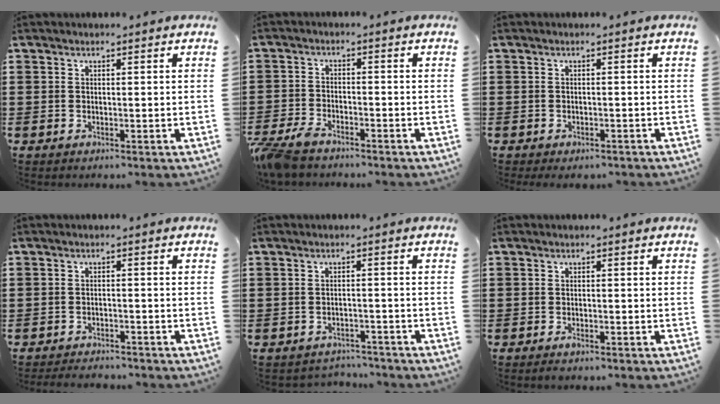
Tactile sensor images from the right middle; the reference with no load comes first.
{"total": 4.0, "force": [-3.6, 1.0, 1.5], "torque": [-0.062, -0.009, -0.082]}
{"total": 0.7, "force": [-0.7, 0.2, 0.2], "torque": [-0.005, -0.003, -0.013]}
{"total": 2.0, "force": [-2.0, 0.2, 0.0], "torque": [-0.008, -0.002, -0.043]}
{"total": 0.9, "force": [-0.9, 0.1, -0.1], "torque": [-0.004, 0.000, -0.020]}
{"total": 0.9, "force": [-0.6, 0.1, 0.6], "torque": [-0.014, -0.008, -0.010]}